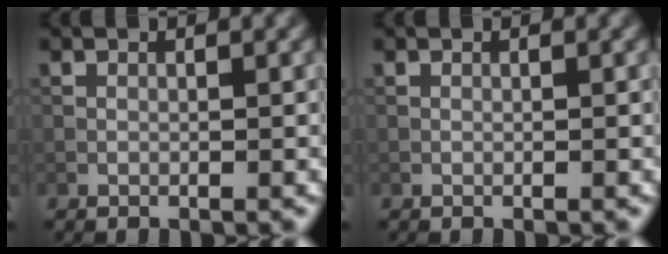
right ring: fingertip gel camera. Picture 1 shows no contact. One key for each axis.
{"total": 0.0}